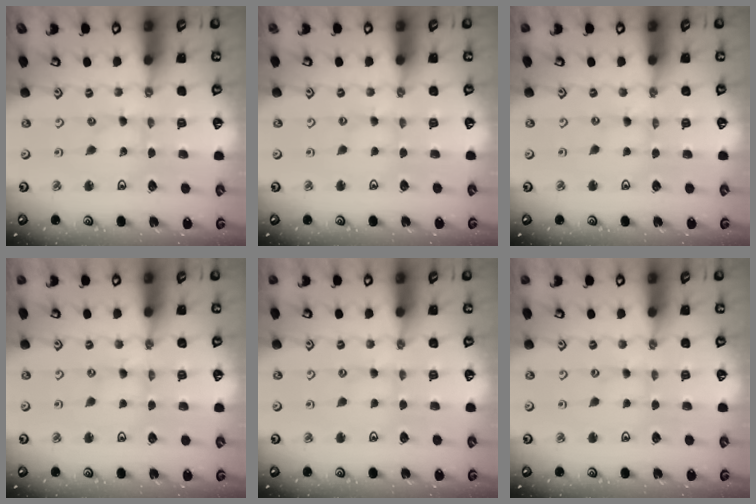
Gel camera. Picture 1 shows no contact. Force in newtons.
{"total": 0.8, "press": 0.7, "slide": 0.2}
{"total": 0.0}
{"total": 0.0}
{"total": 0.7, "press": 0.7, "slide": 0.2}
{"total": 0.0}